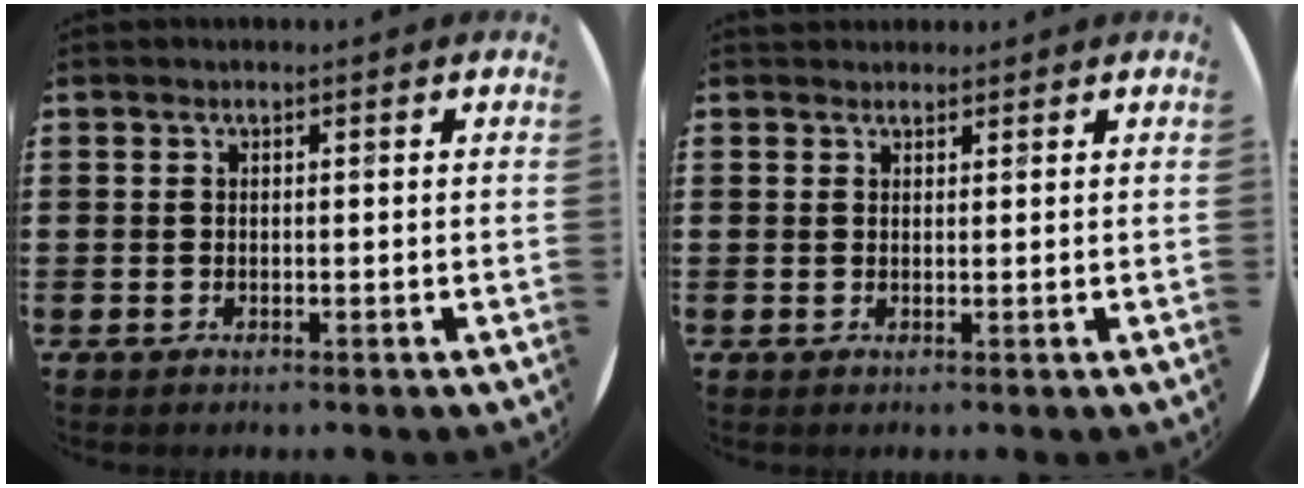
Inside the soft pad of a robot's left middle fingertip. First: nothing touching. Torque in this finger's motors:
{"motor_torque": [-0.17, -0.25, 0.00, 0.02]}